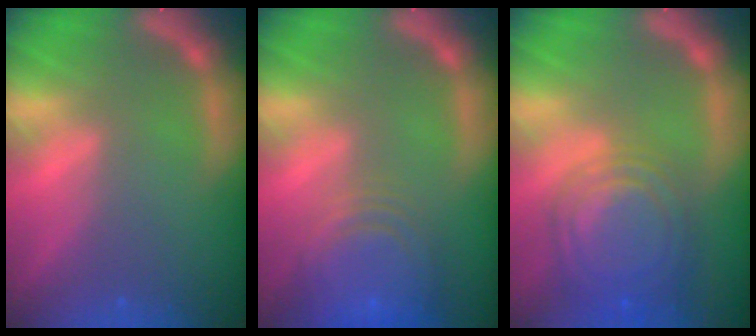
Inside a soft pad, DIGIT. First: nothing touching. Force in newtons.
{"total": 9.1}
{"total": 10.0}